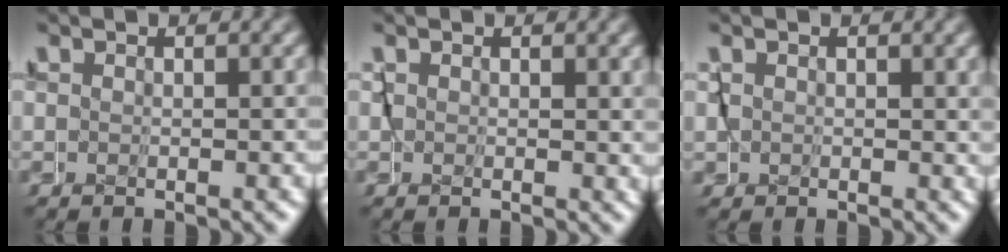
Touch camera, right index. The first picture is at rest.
{"total": 0.7, "force": [0.1, 0.5, 0.5], "torque": [-0.006, -0.004, 0.003]}
{"total": 1.1, "force": [0.2, 1.0, 0.5], "torque": [-0.006, -0.002, 0.003]}